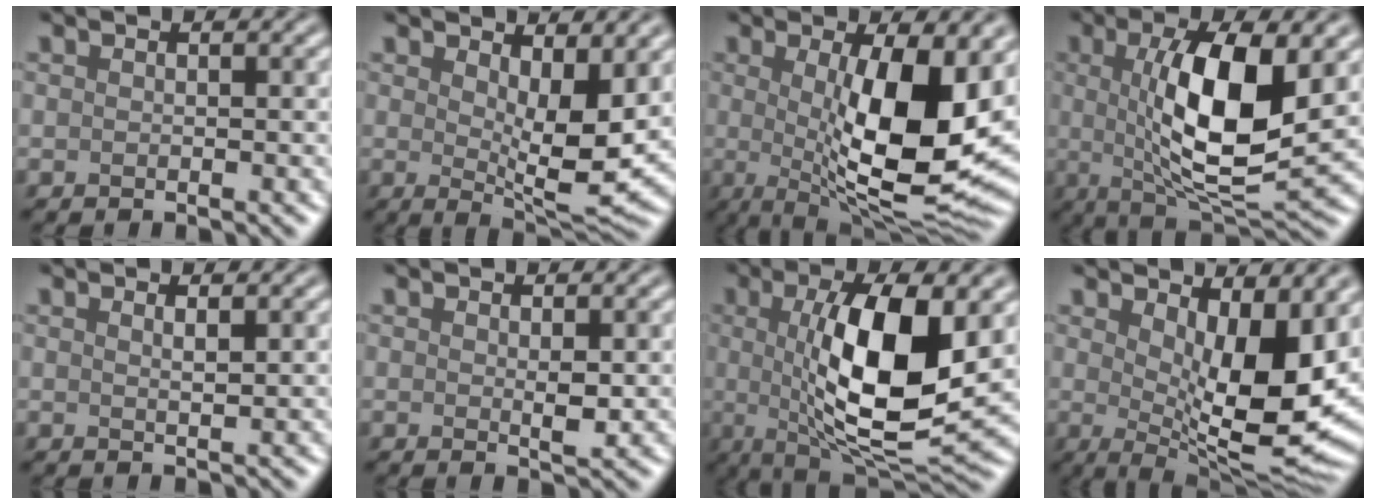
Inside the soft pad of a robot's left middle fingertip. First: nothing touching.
{"total": 6.3, "force": [1.5, 2.2, 5.7], "torque": [-0.091, -0.018, 0.031]}
{"total": 12.9, "force": [0.4, 3.9, 12.2], "torque": [-0.176, -0.017, 0.008]}
{"total": 10.4, "force": [1.2, 3.3, 9.8], "torque": [-0.161, -0.009, 0.024]}
{"total": 1.1, "force": [0.7, 0.3, 0.8], "torque": [-0.007, 0.001, 0.009]}
{"total": 1.3, "force": [0.3, 0.4, 1.3], "torque": [-0.021, -0.004, 0.004]}
{"total": 11.7, "force": [1.0, 3.8, 11.0], "torque": [-0.184, -0.009, 0.020]}
{"total": 11.0, "force": [2.0, 4.0, 10.0], "torque": [-0.143, -0.023, 0.035]}